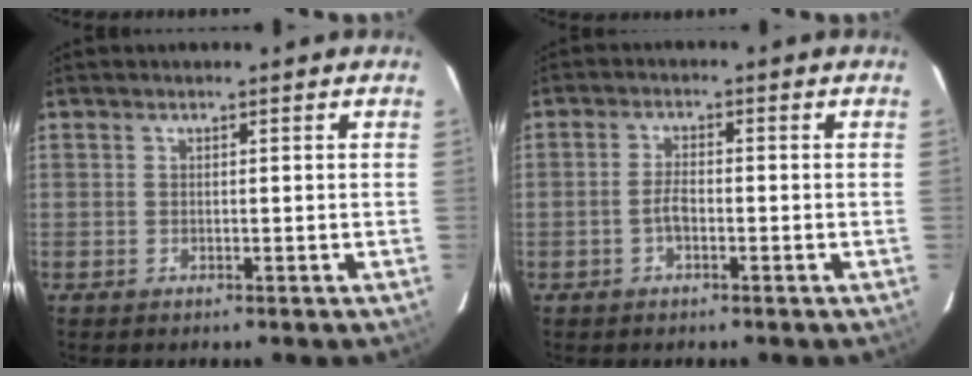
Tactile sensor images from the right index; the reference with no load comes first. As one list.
[{"total": 2.9, "force": [-1.1, 1.1, 2.4], "torque": [-0.052, 0.004, -0.020]}]